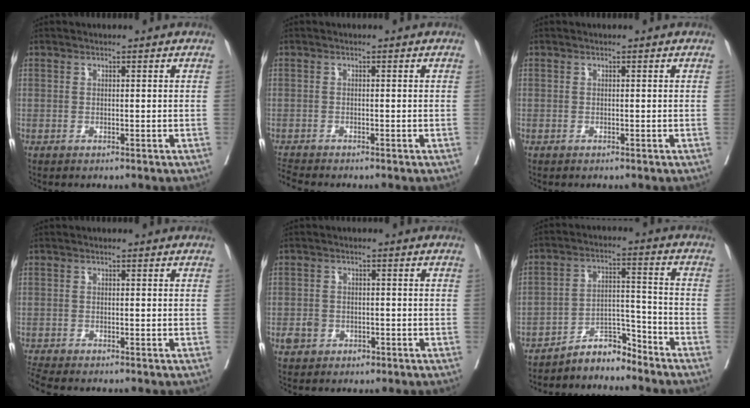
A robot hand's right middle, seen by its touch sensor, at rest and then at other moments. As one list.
[{"total": 2.2, "force": [-2.1, -0.5, 0.1], "torque": [-0.006, -0.013, -0.041]}, {"total": 0.0}, {"total": 2.9, "force": [-2.8, -0.2, 0.9], "torque": [-0.016, -0.012, -0.051]}, {"total": 3.3, "force": [-1.3, 2.6, 1.4], "torque": [-0.021, 0.009, -0.011]}, {"total": 5.7, "force": [-5.6, 0.9, 0.6], "torque": [-0.002, 0.023, -0.097]}]